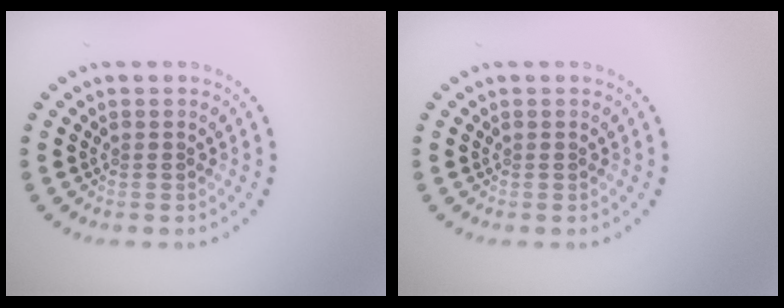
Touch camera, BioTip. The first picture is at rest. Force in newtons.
{"total": 0.0}